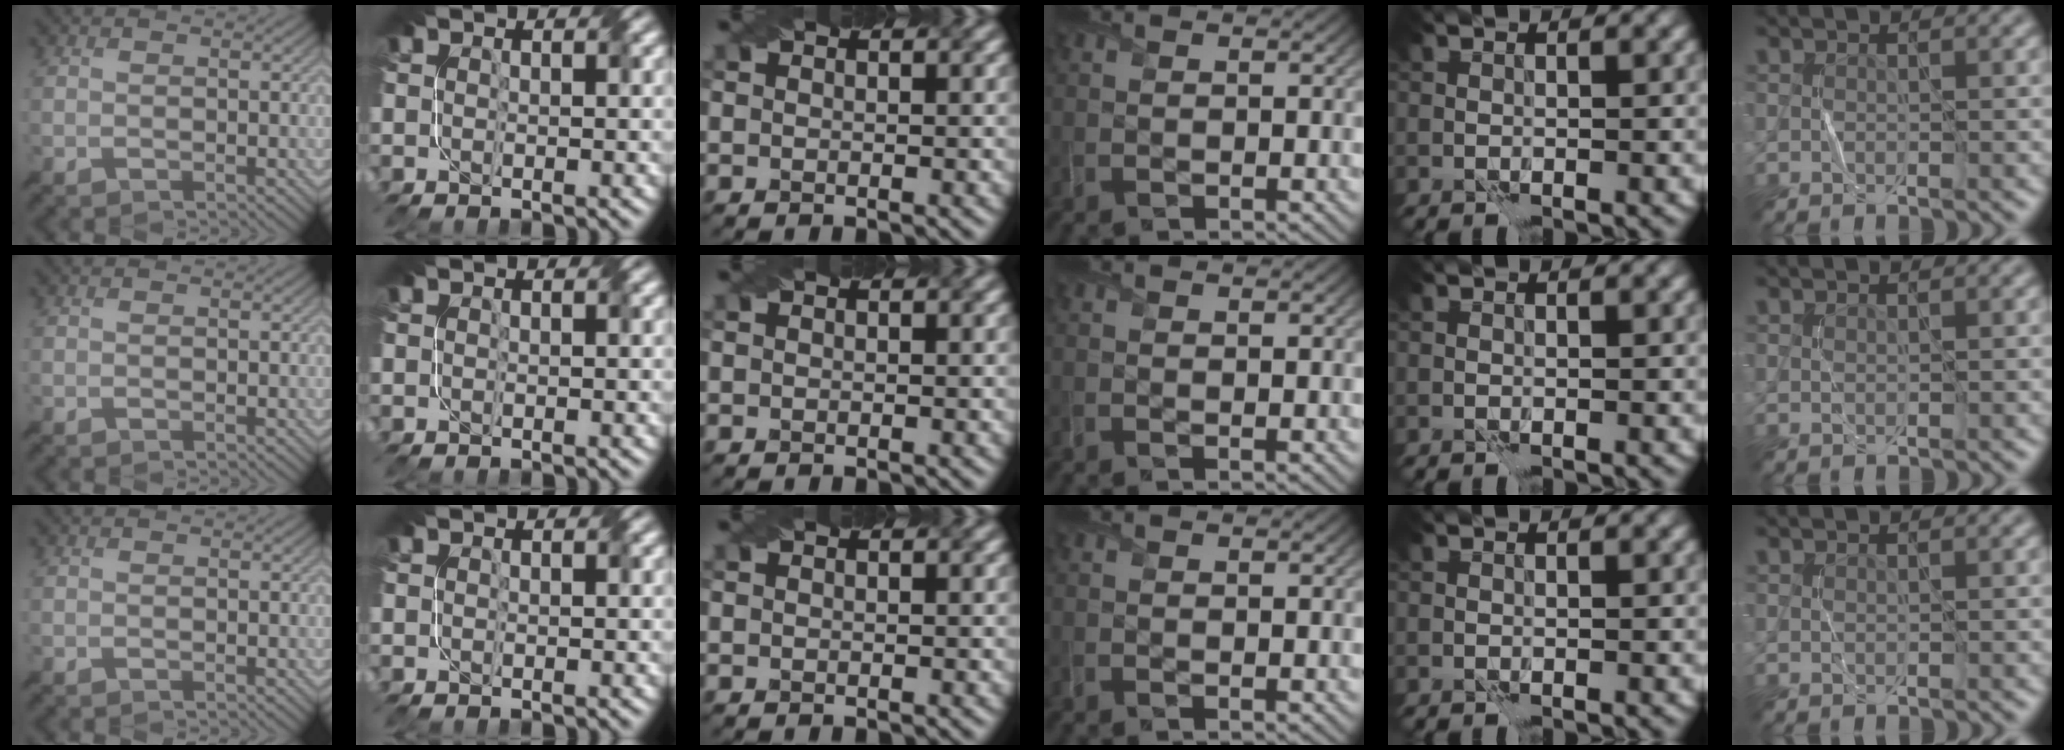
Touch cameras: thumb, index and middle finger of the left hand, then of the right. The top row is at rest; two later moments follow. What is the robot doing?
{"motion": "fold", "object": "file"}